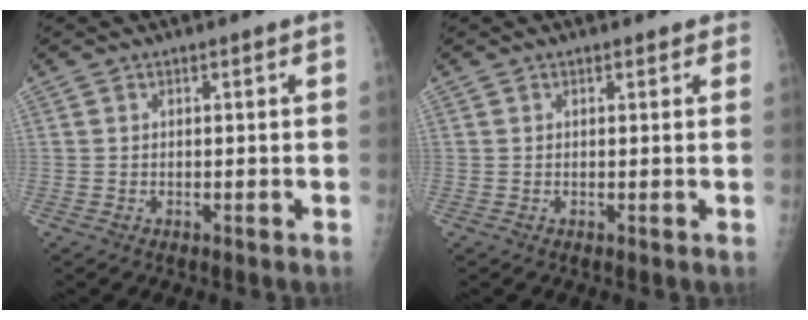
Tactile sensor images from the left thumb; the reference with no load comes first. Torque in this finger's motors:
{"motor_torque": [-0.16, -0.01, -0.08, -0.08, 0.02]}